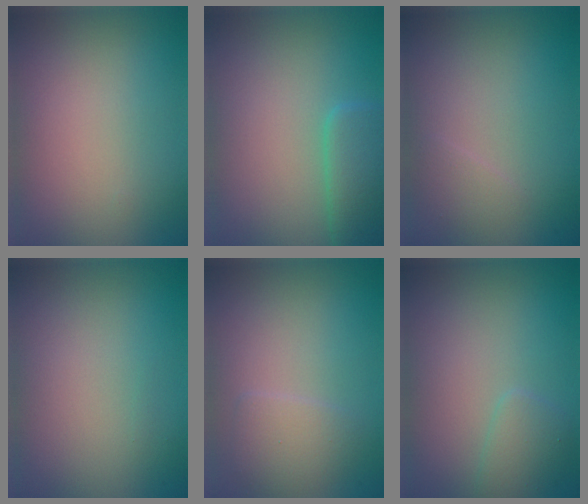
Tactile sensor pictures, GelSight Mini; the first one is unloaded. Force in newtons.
{"total": 4.0, "press": 4.0, "slide": 0.1}
{"total": 0.9, "press": 0.9, "slide": 0.0}
{"total": 0.0}
{"total": 2.0, "press": 2.0, "slide": 0.1}
{"total": 1.7, "press": 1.7, "slide": 0.0}